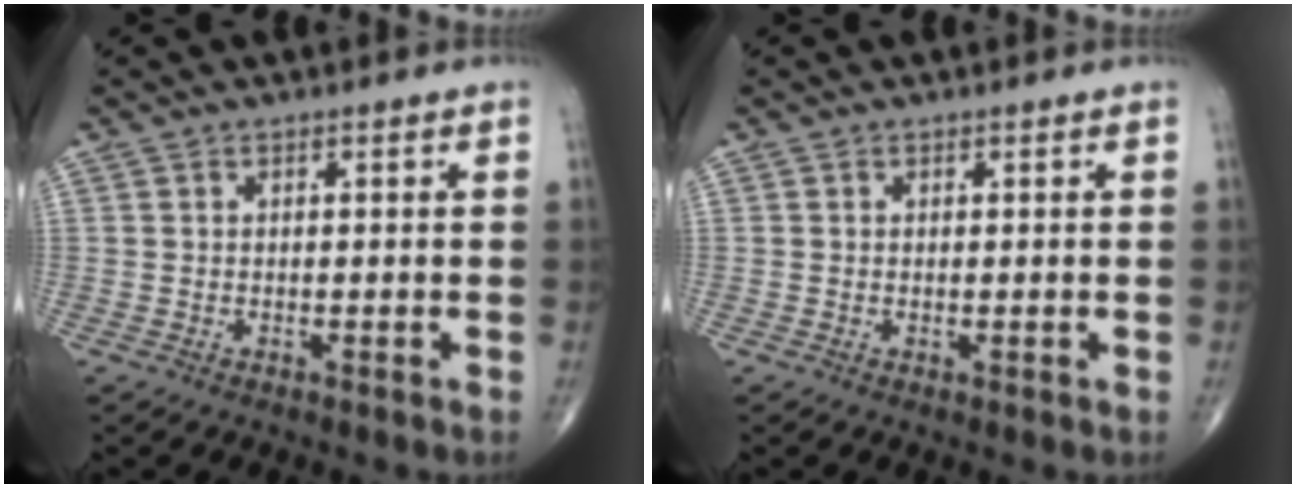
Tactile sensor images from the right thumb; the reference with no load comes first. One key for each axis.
{"total": 0.0}